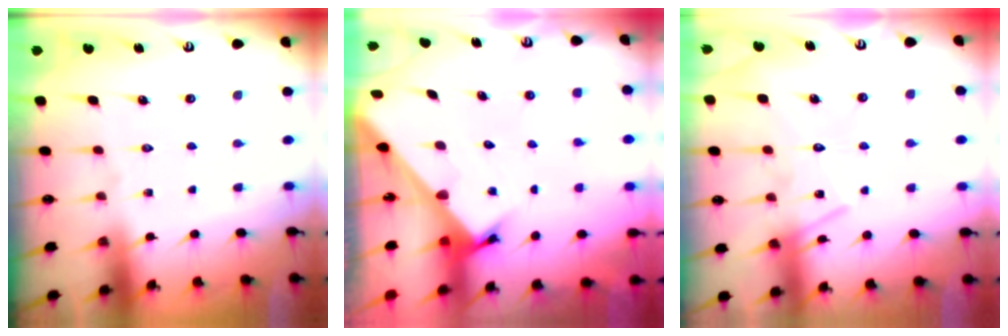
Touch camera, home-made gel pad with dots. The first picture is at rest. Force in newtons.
{"total": 2.7, "press": 2.7, "slide": 0.3}
{"total": 13.4, "press": 13.4, "slide": 0.8}